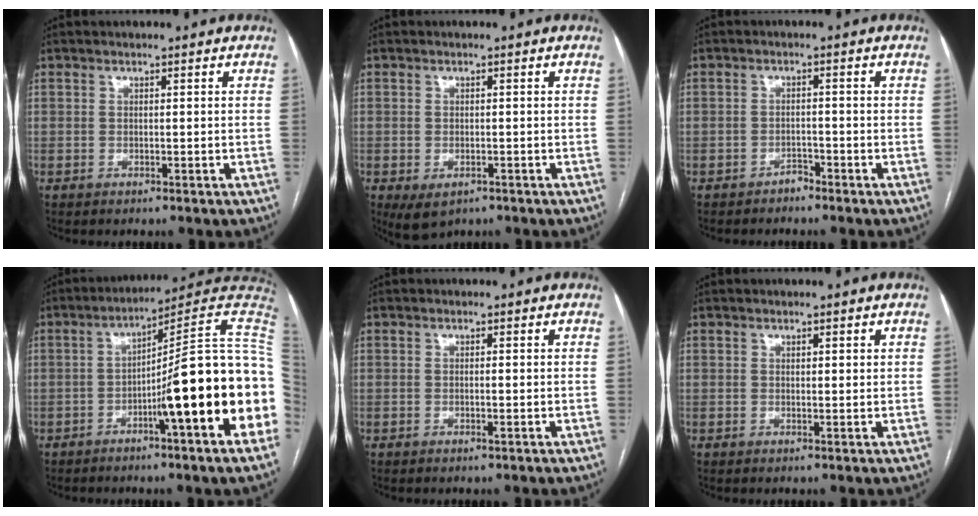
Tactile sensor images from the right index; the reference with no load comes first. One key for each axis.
{"total": 3.7, "fx": -1.7, "fy": 2.2, "fz": 2.5, "tx": -0.047, "ty": -0.007, "tz": -0.016}
{"total": 1.6, "fx": -1.4, "fy": 0.8, "fz": 0.2, "tx": 0.001, "ty": 0.004, "tz": -0.024}
{"total": 18.7, "fx": -3.7, "fy": -0.3, "fz": 18.3, "tx": -0.171, "ty": 0.029, "tz": -0.055}
{"total": 0.6, "fx": -0.2, "fy": 0.0, "fz": 0.5, "tx": -0.007, "ty": 0.000, "tz": -0.002}
{"total": 0.9, "fx": 0.5, "fy": 0.3, "fz": 0.7, "tx": -0.010, "ty": 0.001, "tz": 0.007}